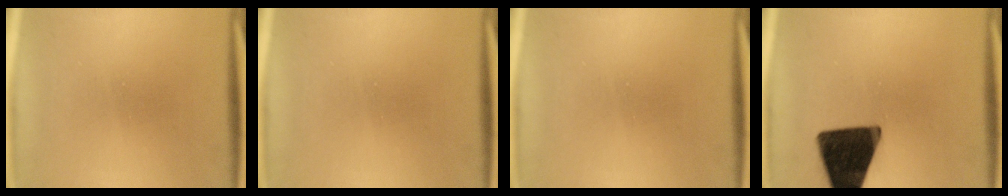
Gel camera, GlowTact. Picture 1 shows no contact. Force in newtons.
{"total": 0.0}
{"total": 0.0}
{"total": 17.1}